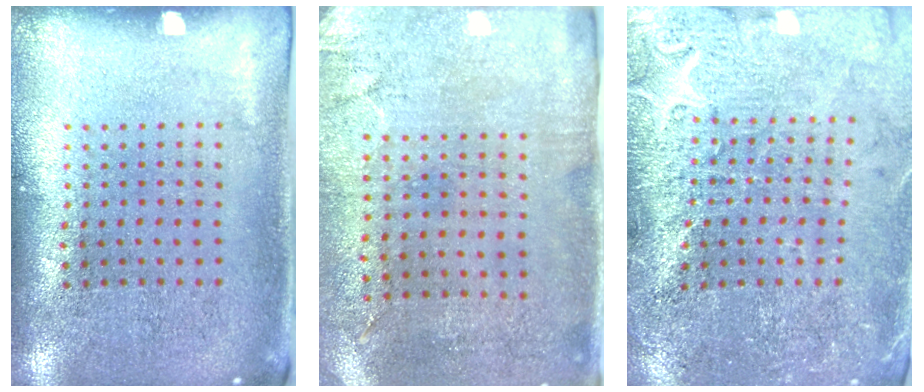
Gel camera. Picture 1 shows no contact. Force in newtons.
{"total": 2.9, "press": 2.3, "slide": 1.7}
{"total": 3.1, "press": 3.1, "slide": 0.5}